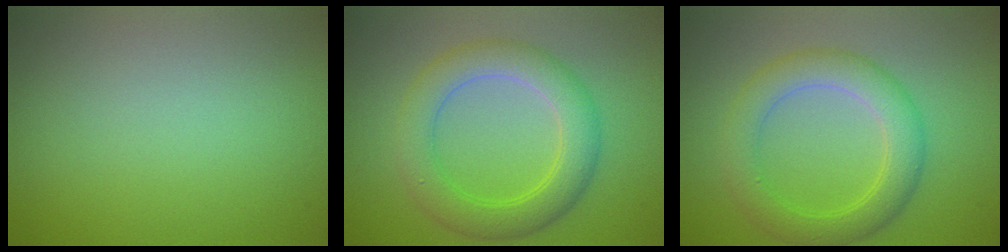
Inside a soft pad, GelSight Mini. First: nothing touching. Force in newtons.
{"total": 5.1, "press": 5.1, "slide": 0.2}
{"total": 4.6, "press": 4.6, "slide": 0.2}